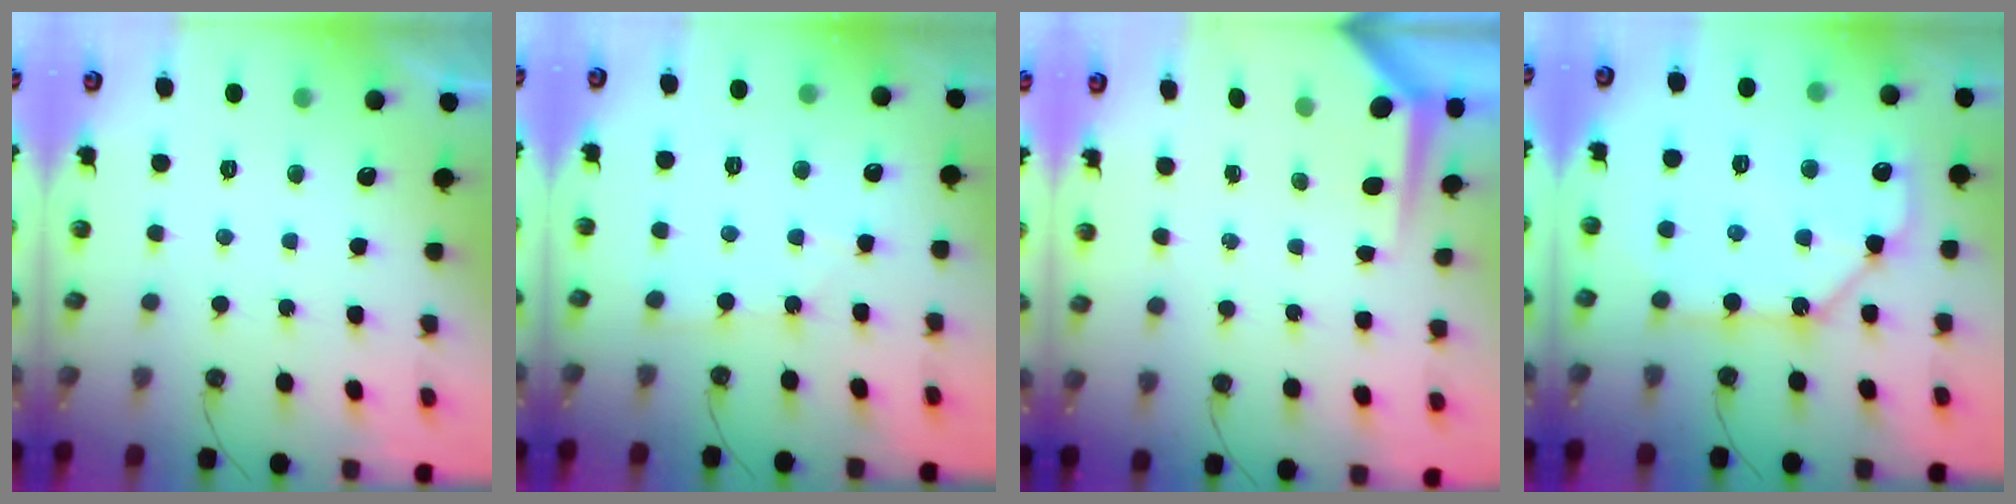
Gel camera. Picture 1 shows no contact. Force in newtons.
{"total": 3.2, "press": 3.2, "slide": 0.3}
{"total": 4.0, "press": 4.0, "slide": 0.3}
{"total": 13.0, "press": 12.9, "slide": 1.2}